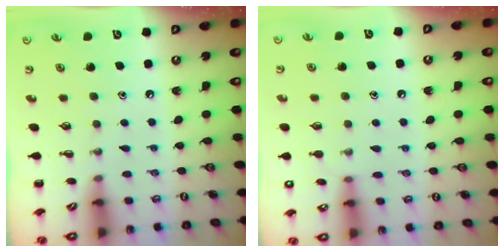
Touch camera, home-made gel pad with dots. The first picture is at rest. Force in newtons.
{"total": 7.3, "press": 7.0, "slide": 2.0}